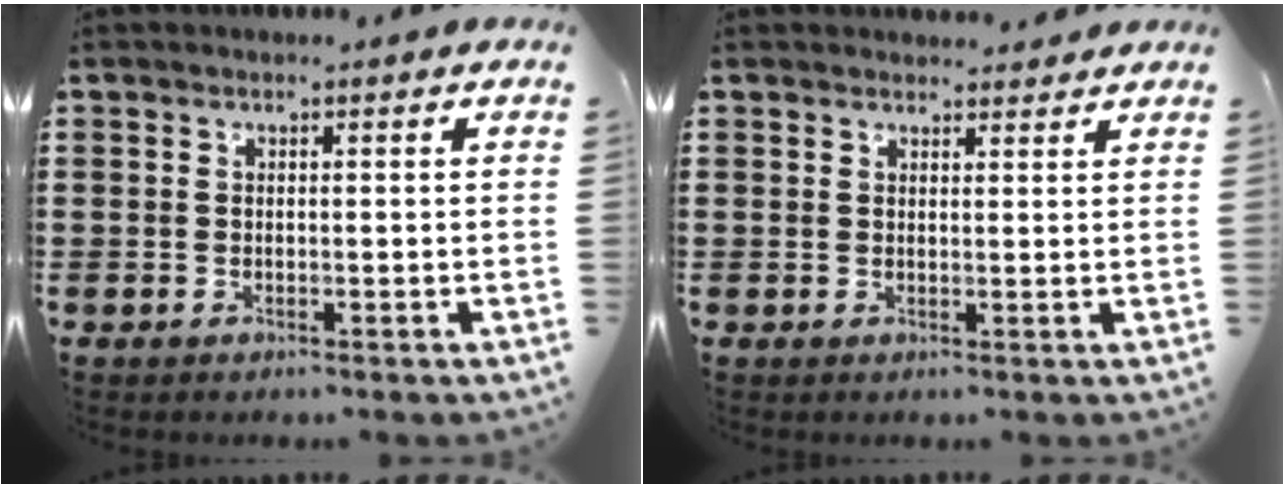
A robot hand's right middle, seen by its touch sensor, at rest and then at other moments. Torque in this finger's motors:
{"motor_torque": [0.18, -0.12, -0.06, -0.02]}